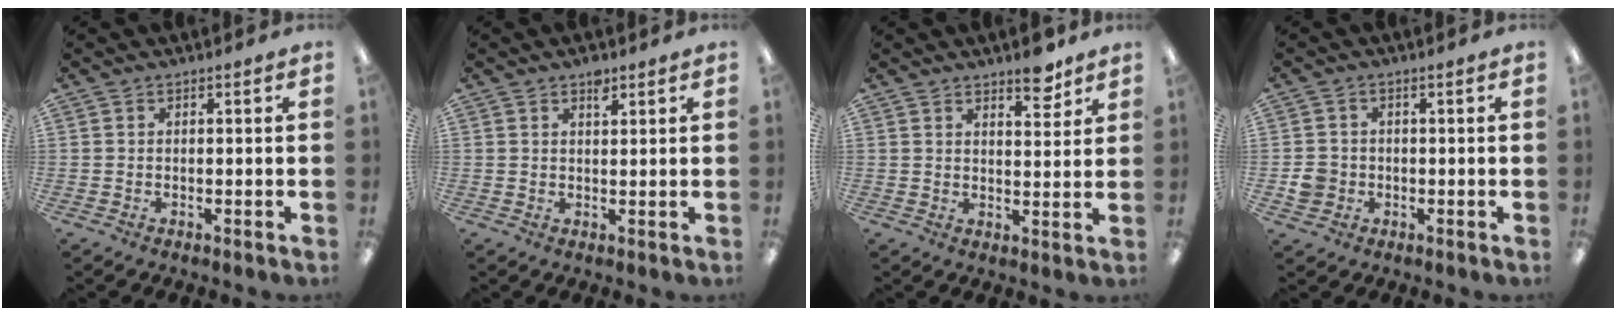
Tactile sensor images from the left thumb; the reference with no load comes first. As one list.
[{"total": 2.8, "force": [2.0, 1.2, 1.5], "torque": [-0.019, -0.007, 0.033]}, {"total": 6.0, "force": [4.7, 2.2, 2.9], "torque": [-0.018, -0.033, 0.077]}, {"total": 3.9, "force": [-0.8, 3.6, 1.1], "torque": [-0.011, 0.003, -0.015]}]